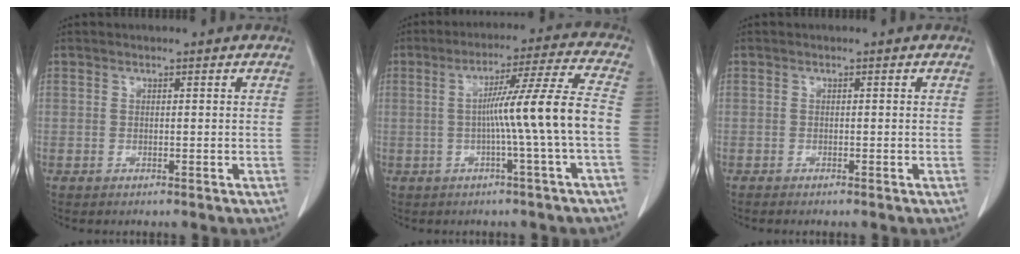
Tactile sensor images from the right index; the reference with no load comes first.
{"total": 10.8, "force": [-1.7, -2.3, 10.4], "torque": [-0.168, 0.013, -0.023]}
{"total": 0.5, "force": [-0.4, -0.1, 0.3], "torque": [-0.009, -0.001, -0.010]}